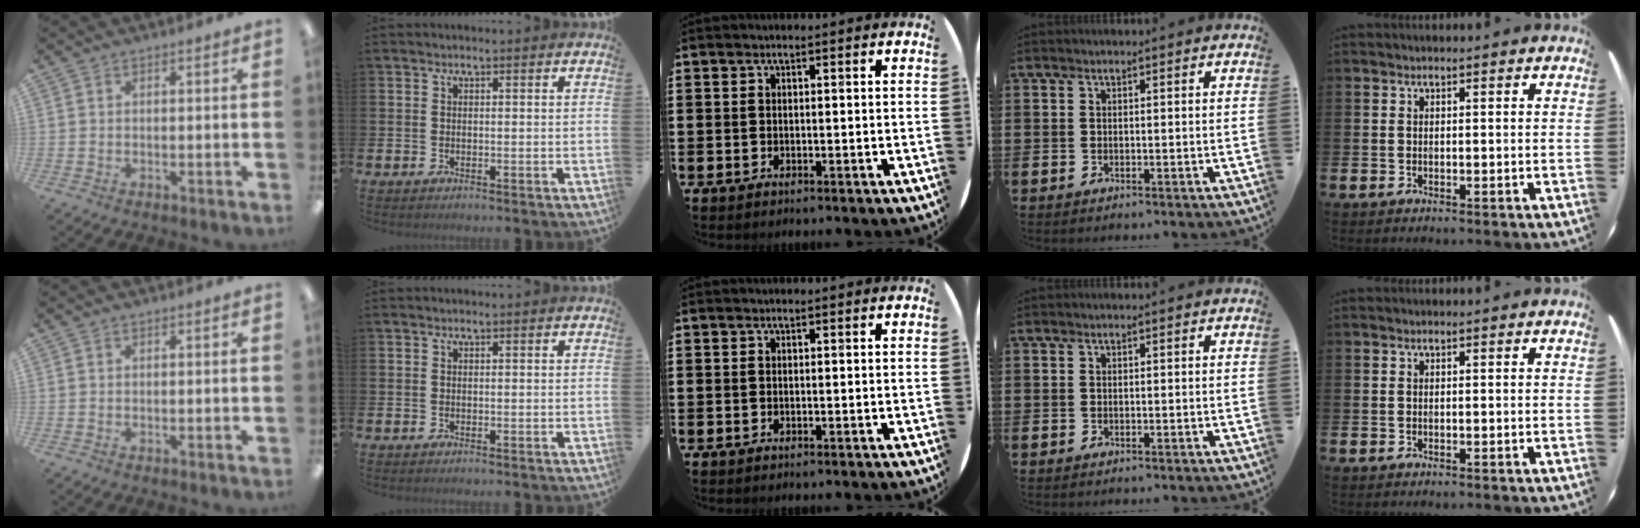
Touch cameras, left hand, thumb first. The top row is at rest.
{}